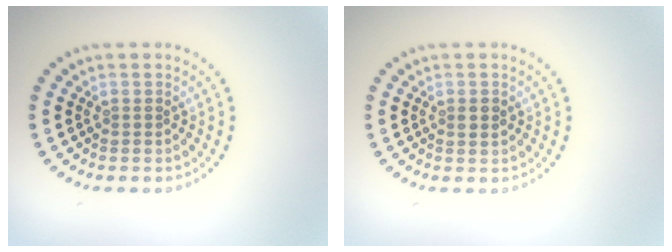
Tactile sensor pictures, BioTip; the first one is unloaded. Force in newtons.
{"total": 1.1, "press": 1.1, "slide": 0.2}